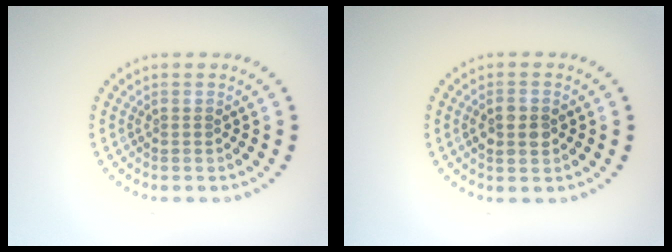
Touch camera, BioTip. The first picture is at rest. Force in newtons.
{"total": 2.1, "press": 2.1, "slide": 0.2}